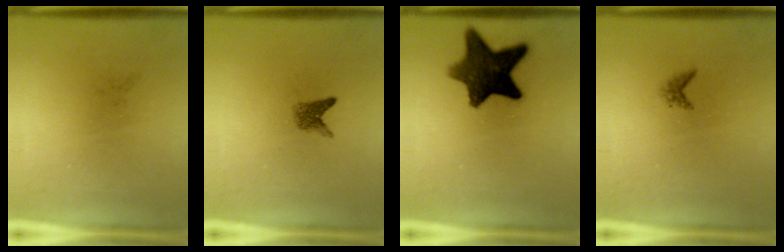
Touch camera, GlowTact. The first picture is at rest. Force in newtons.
{"total": 1.8}
{"total": 11.8}
{"total": 0.9}